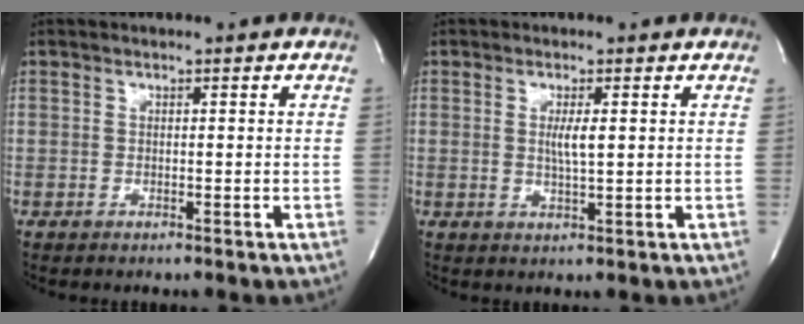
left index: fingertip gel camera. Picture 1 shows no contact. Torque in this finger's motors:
{"motor_torque": [0.48, -0.06, 0.06, 0.08]}